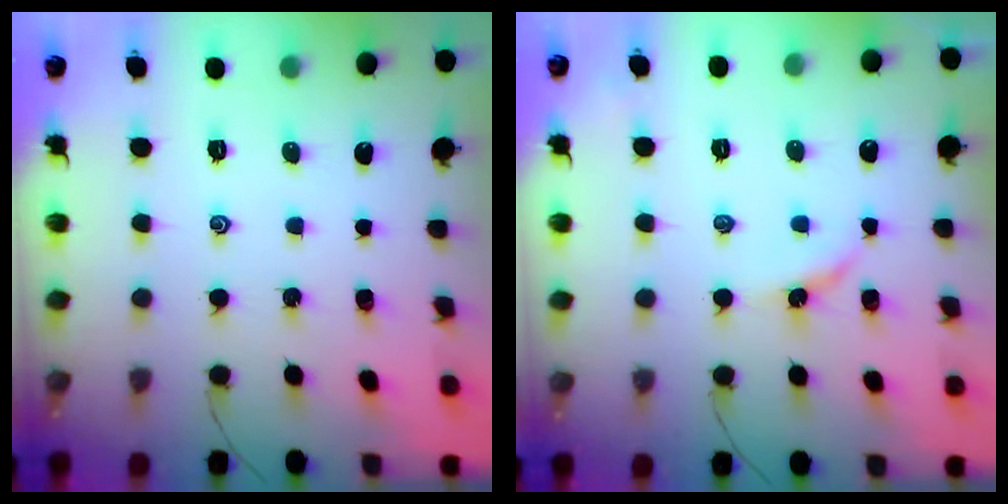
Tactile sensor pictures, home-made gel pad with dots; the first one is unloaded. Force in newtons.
{"total": 4.4, "press": 4.3, "slide": 0.5}